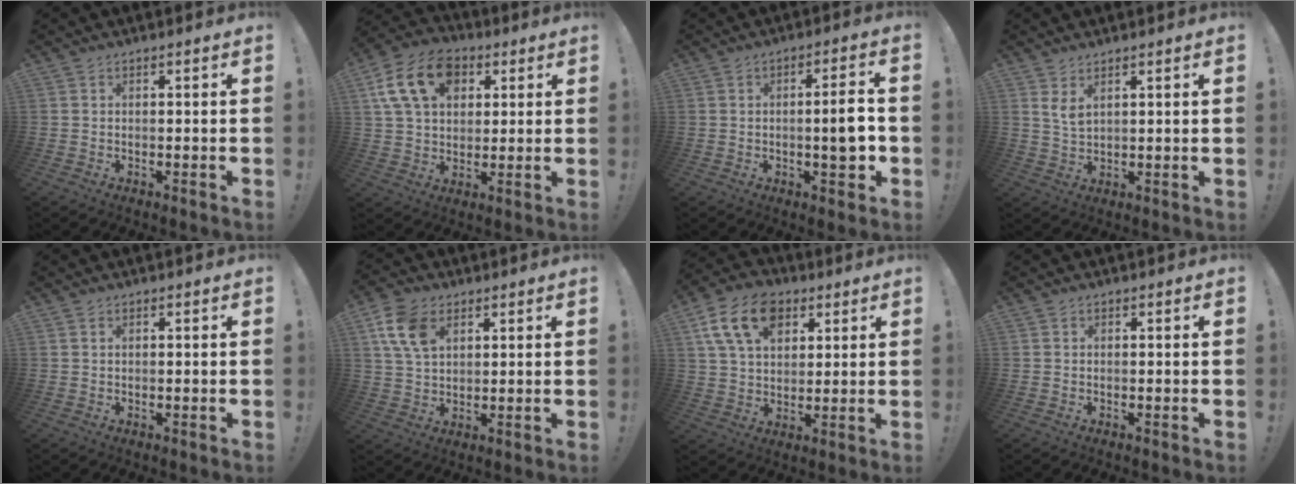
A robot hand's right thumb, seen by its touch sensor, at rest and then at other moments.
{"total": 17.1, "force": [6.5, 12.1, 10.1], "torque": [-0.168, -0.016, 0.125]}
{"total": 6.1, "force": [-0.8, 1.8, 5.8], "torque": [-0.075, 0.000, -0.018]}
{"total": 3.9, "force": [2.5, 1.3, 2.7], "torque": [-0.046, -0.015, 0.042]}
{"total": 0.6, "force": [0.4, 0.4, 0.3], "torque": [-0.003, -0.001, 0.007]}
{"total": 11.2, "force": [4.8, 7.4, 6.9], "torque": [-0.135, -0.005, 0.092]}
{"total": 16.3, "force": [7.3, 11.0, 9.5], "torque": [-0.159, -0.022, 0.138]}
{"total": 0.0}